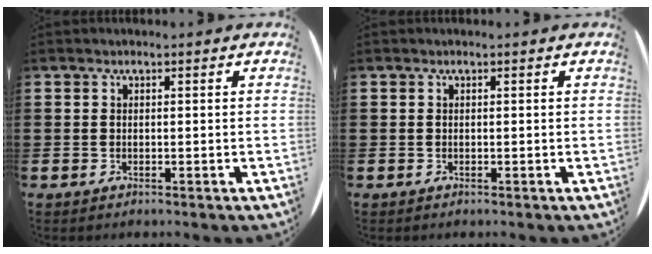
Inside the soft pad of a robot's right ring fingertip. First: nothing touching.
{"total": 0.0}